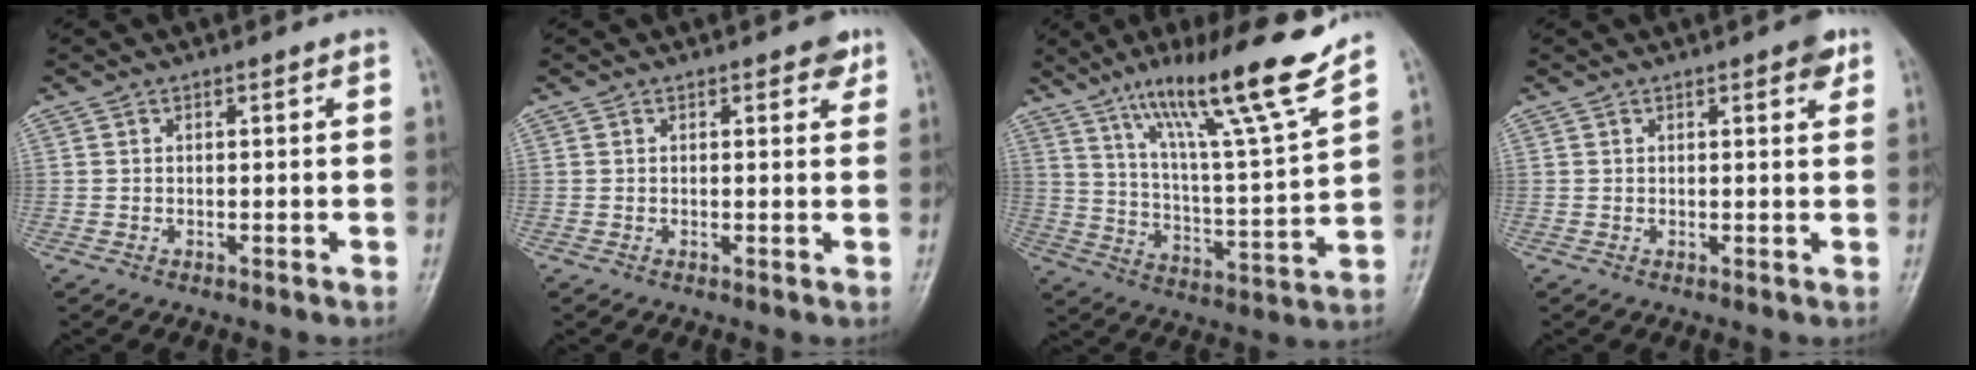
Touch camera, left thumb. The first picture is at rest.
{"total": 2.1, "force": [1.3, 1.1, 1.2], "torque": [-0.001, -0.004, 0.012]}
{"total": 19.1, "force": [13.4, 0.9, 13.6], "torque": [-0.203, -0.071, 0.221]}
{"total": 2.8, "force": [1.6, 0.9, 2.1], "torque": [-0.020, -0.004, 0.015]}